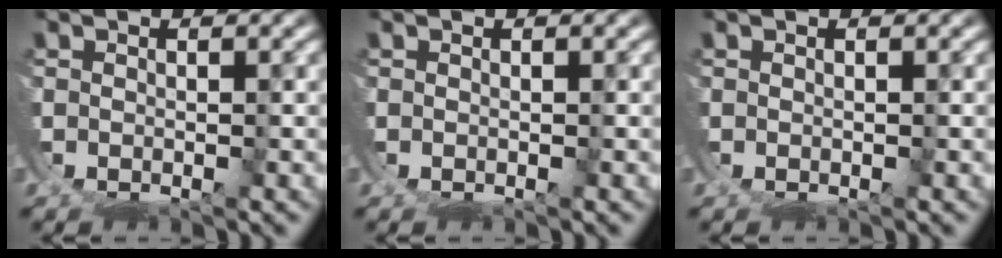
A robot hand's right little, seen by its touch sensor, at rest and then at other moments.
{"total": 0.0}
{"total": 0.0}